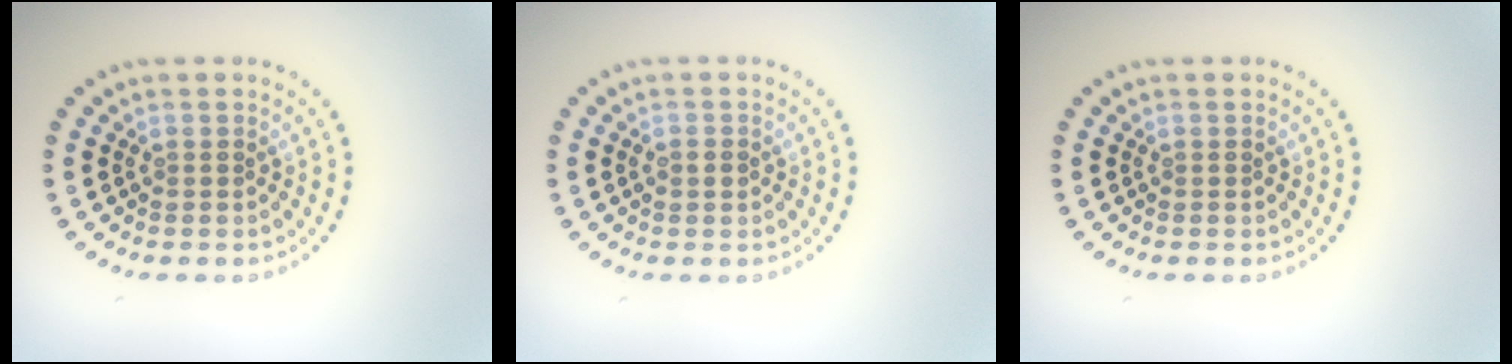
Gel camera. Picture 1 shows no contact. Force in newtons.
{"total": 1.1, "press": 1.1, "slide": 0.2}
{"total": 0.0}